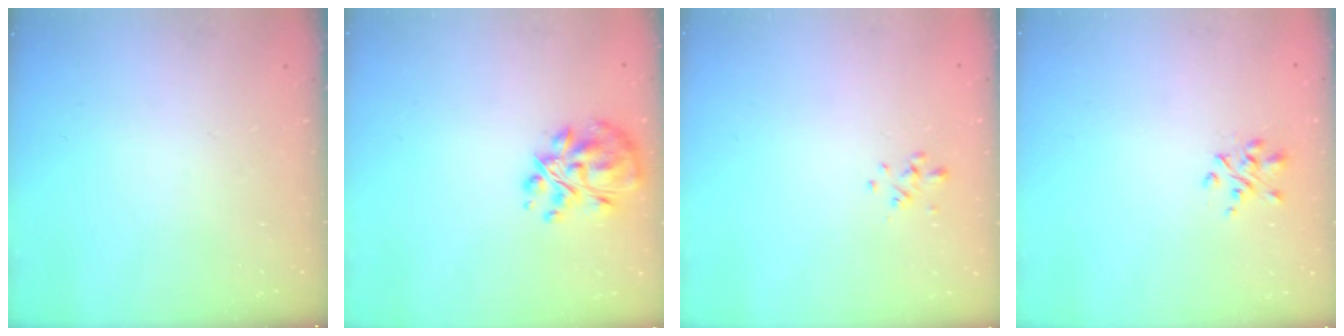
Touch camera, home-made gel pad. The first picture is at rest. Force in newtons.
{"total": 12.0, "press": 11.4, "slide": 3.8}
{"total": 0.8, "press": 0.6, "slide": 0.4}
{"total": 2.7, "press": 2.5, "slide": 1.0}